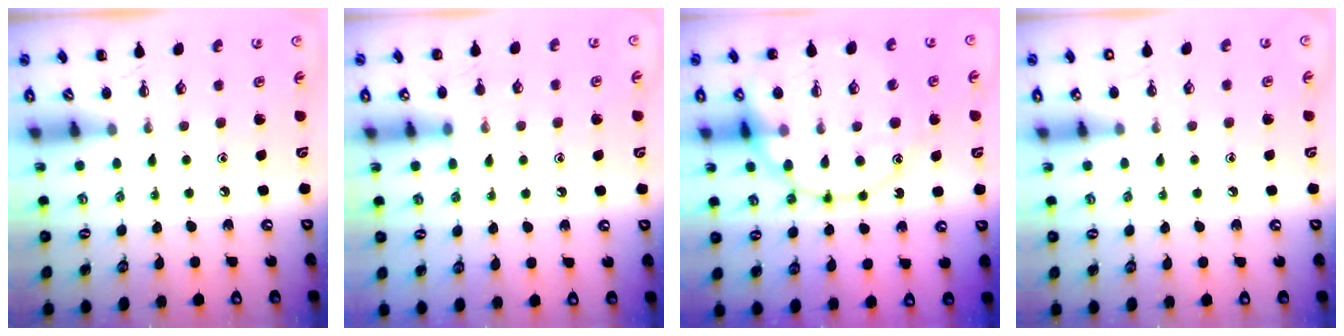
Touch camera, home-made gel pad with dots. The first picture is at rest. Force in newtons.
{"total": 5.2, "press": 5.0, "slide": 1.5}
{"total": 19.6, "press": 19.5, "slide": 2.3}
{"total": 1.4, "press": 1.4, "slide": 0.1}